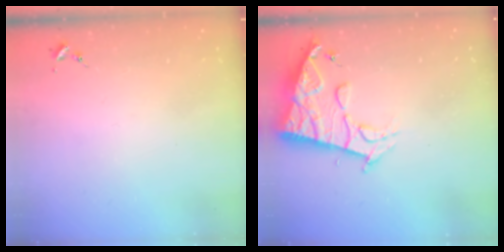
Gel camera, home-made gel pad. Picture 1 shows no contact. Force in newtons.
{"total": 13.2, "press": 13.2, "slide": 1.4}